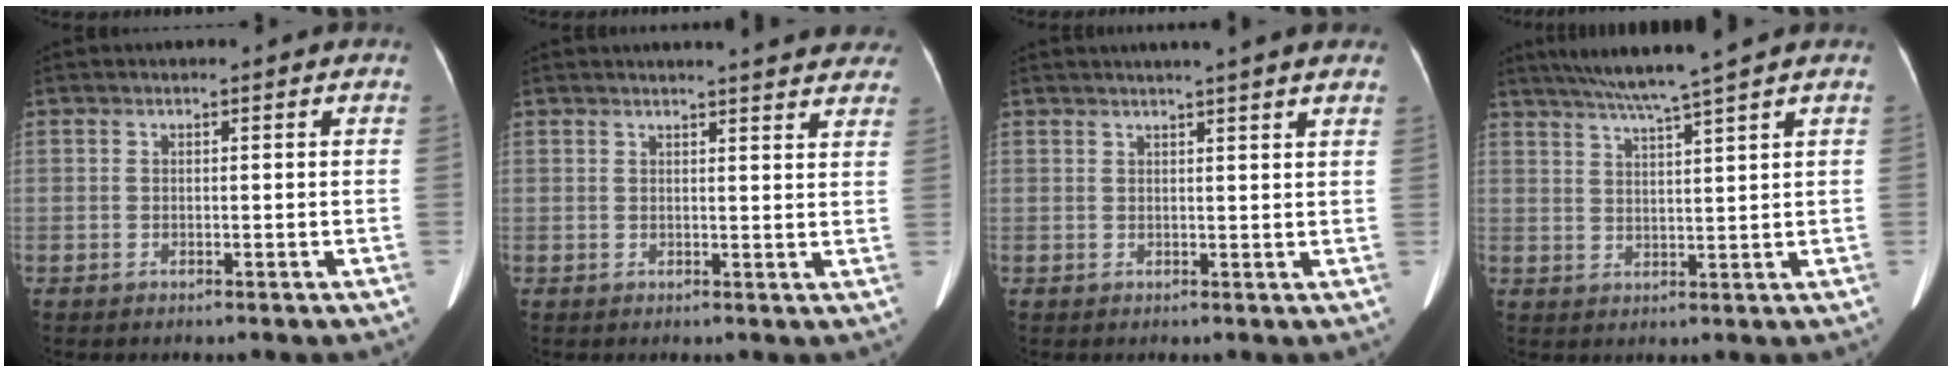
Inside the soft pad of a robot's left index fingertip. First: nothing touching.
{"total": 12.5, "force": [11.6, 1.7, 4.5], "torque": [-0.037, -0.009, 0.113]}
{"total": 8.8, "force": [7.5, 0.0, 4.7], "torque": [-0.065, 0.024, 0.076]}
{"total": 7.6, "force": [6.2, -1.8, 4.0], "torque": [-0.064, 0.005, 0.105]}